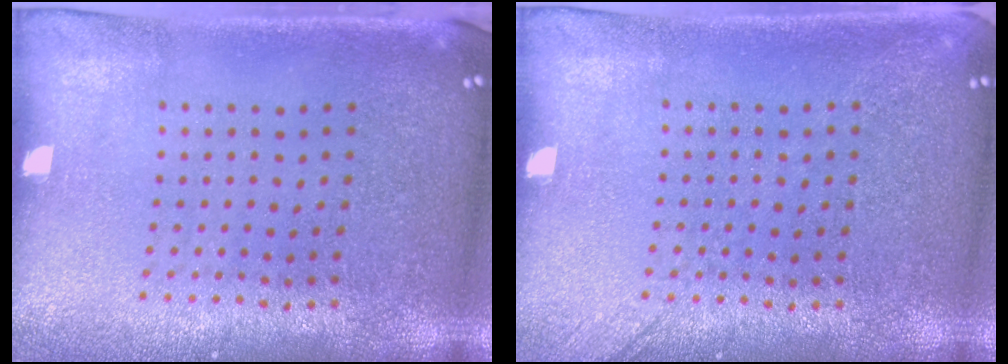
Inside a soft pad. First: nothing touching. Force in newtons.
{"total": 1.4, "press": 1.3, "slide": 0.3}